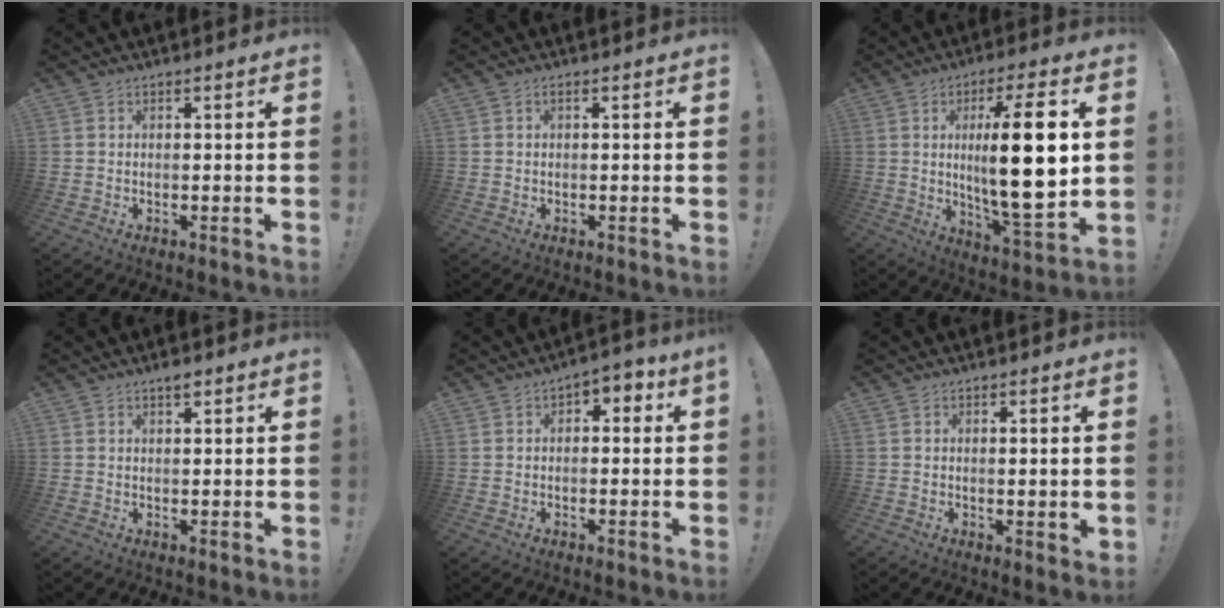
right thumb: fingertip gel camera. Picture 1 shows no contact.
{"total": 0.6, "force": [0.0, 0.3, 0.6], "torque": [-0.004, -0.001, -0.001]}
{"total": 20.1, "force": [2.3, 4.4, 19.5], "torque": [-0.325, -0.018, 0.022]}
{"total": 2.1, "force": [1.5, 0.7, 1.2], "torque": [-0.011, -0.006, 0.024]}
{"total": 3.0, "force": [-0.7, 1.9, 2.2], "torque": [-0.025, 0.009, -0.016]}
{"total": 1.6, "force": [0.7, 0.0, 1.4], "torque": [-0.014, -0.007, 0.009]}